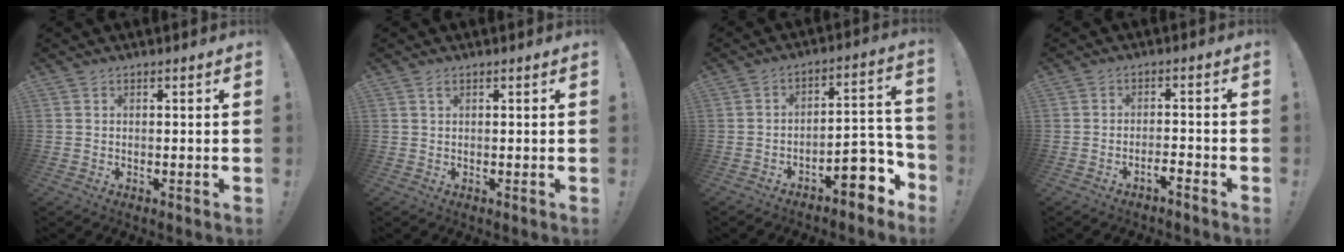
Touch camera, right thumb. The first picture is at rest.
{"total": 1.1, "force": [0.6, 0.3, 0.9], "torque": [-0.011, -0.001, 0.009]}
{"total": 11.3, "force": [-6.4, 5.2, 7.7], "torque": [-0.072, 0.032, -0.105]}
{"total": 2.8, "force": [-2.3, 0.0, 1.4], "torque": [-0.025, 0.002, -0.042]}